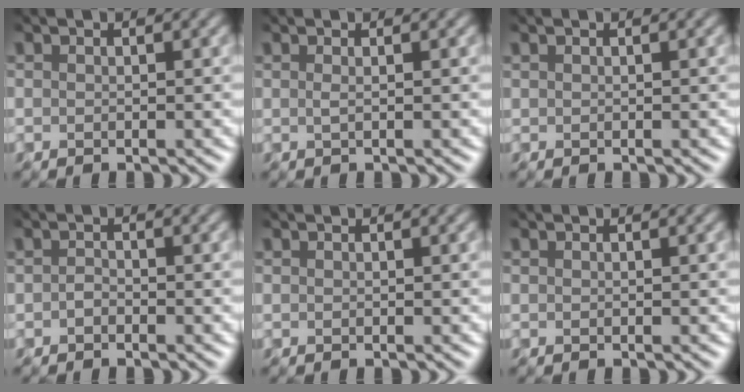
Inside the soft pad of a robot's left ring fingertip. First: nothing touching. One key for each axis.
{"total": 0.8, "fx": 0.2, "fy": 0.3, "fz": 0.8, "tx": -0.012, "ty": 0.002, "tz": 0.000}
{"total": 0.0}
{"total": 0.7, "fx": -0.4, "fy": 0.4, "fz": 0.4, "tx": -0.010, "ty": 0.000, "tz": -0.009}
{"total": 0.0}
{"total": 0.0}